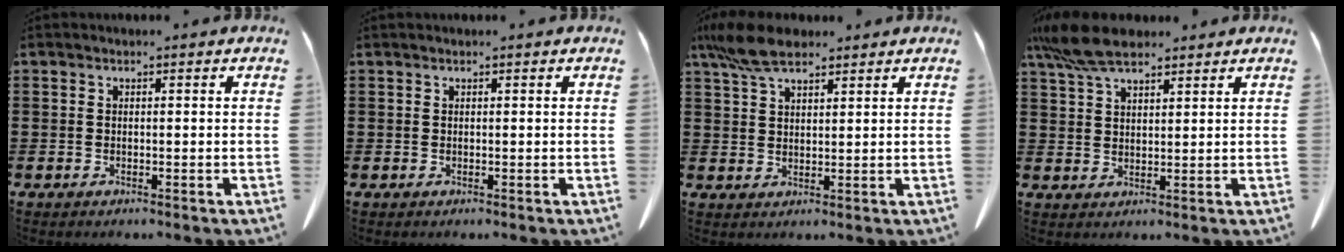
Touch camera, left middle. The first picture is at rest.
{"total": 0.0}
{"total": 7.2, "force": [5.3, 2.5, 4.1], "torque": [-0.095, -0.002, 0.101]}
{"total": 7.8, "force": [6.0, 2.4, 4.4], "torque": [-0.101, -0.004, 0.115]}